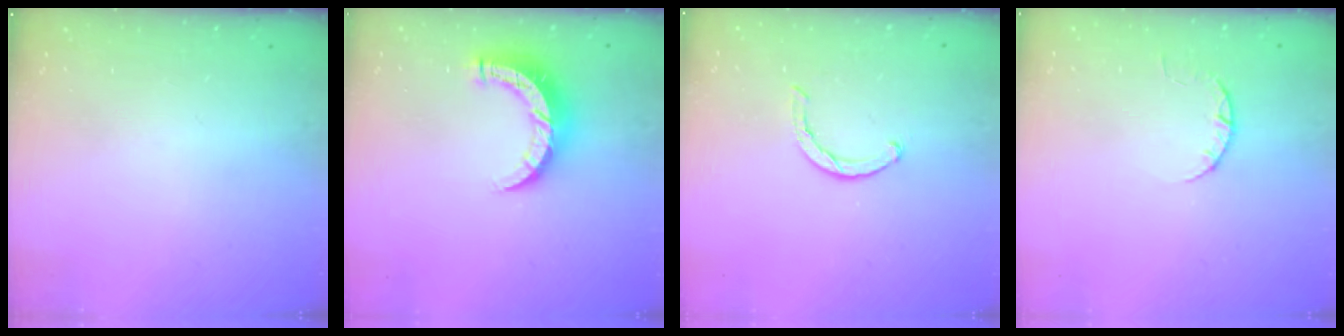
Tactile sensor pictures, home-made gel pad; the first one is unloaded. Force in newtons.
{"total": 8.9, "press": 8.9, "slide": 0.8}
{"total": 2.3, "press": 2.3, "slide": 0.4}
{"total": 3.3, "press": 3.3, "slide": 0.5}